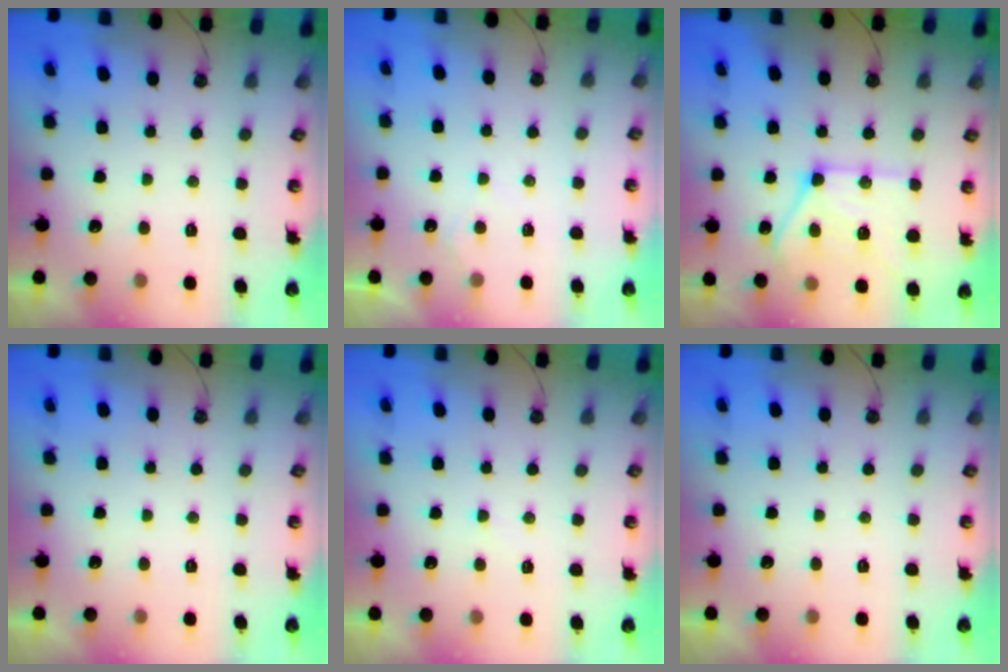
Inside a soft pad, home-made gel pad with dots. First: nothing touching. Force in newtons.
{"total": 3.4, "press": 3.4, "slide": 0.4}
{"total": 18.7, "press": 18.7, "slide": 1.3}
{"total": 0.0}
{"total": 3.8, "press": 3.8, "slide": 0.4}
{"total": 0.0}